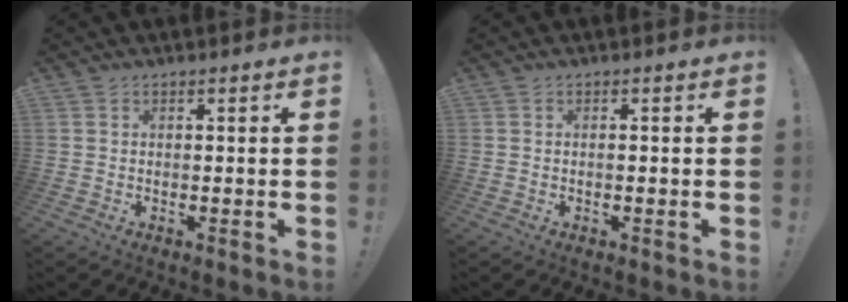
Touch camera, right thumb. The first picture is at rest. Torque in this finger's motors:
{"motor_torque": [-0.09, -0.05, -0.20, 0.13, 0.00]}